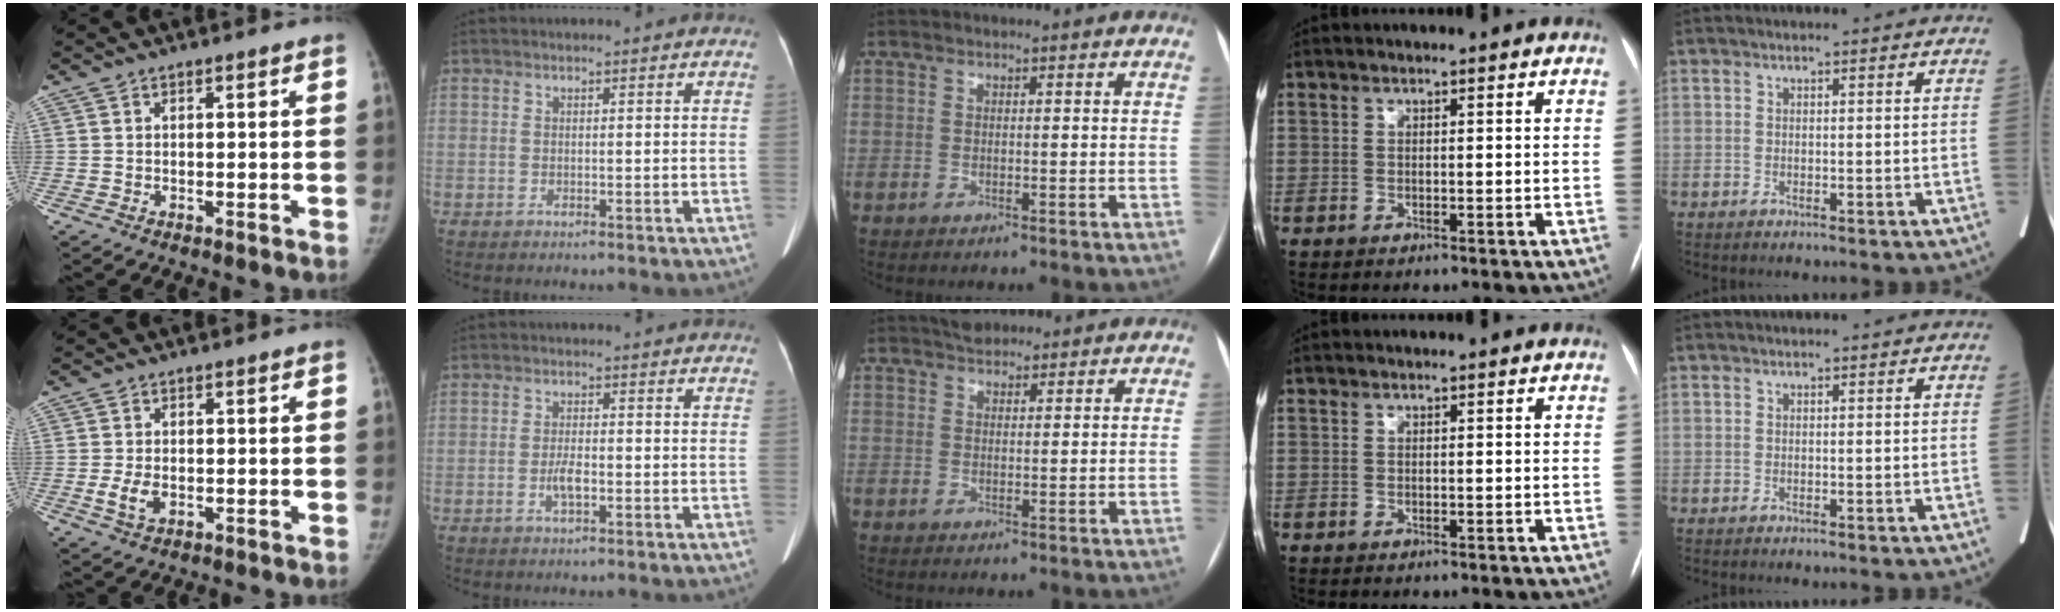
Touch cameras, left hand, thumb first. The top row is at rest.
{"thumb": {"total": 3.6, "force": [-0.8, 2.2, 2.8], "torque": [-0.057, -0.003, -0.012]}, "index": {"total": 2.8, "force": [-1.0, 0.8, 2.5], "torque": [-0.052, 0.001, -0.018]}, "middle": {"total": 2.9, "force": [2.5, 1.3, 0.8], "torque": [-0.013, 0.014, 0.038]}}